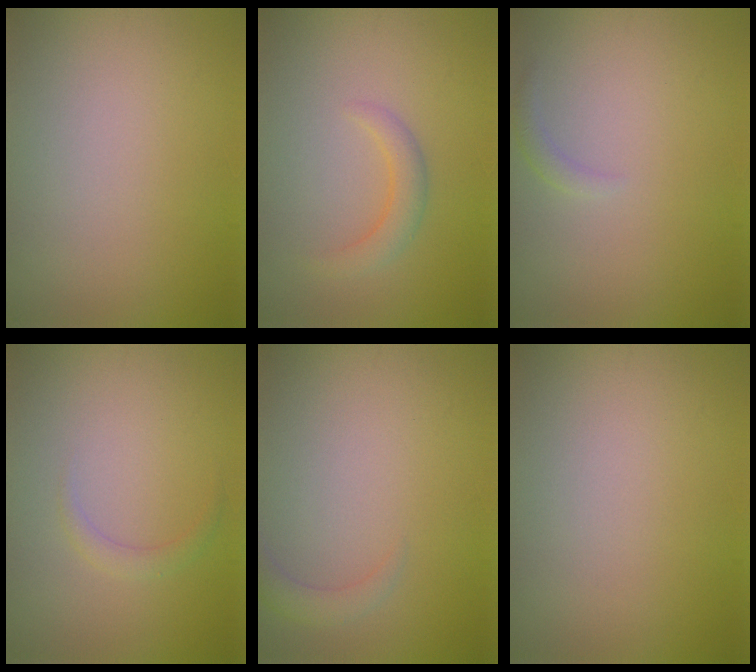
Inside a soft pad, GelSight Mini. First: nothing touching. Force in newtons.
{"total": 1.9, "press": 1.9, "slide": 0.3}
{"total": 0.8, "press": 0.8, "slide": 0.1}
{"total": 1.1, "press": 1.1, "slide": 0.0}
{"total": 1.5, "press": 1.4, "slide": 0.2}
{"total": 0.0}